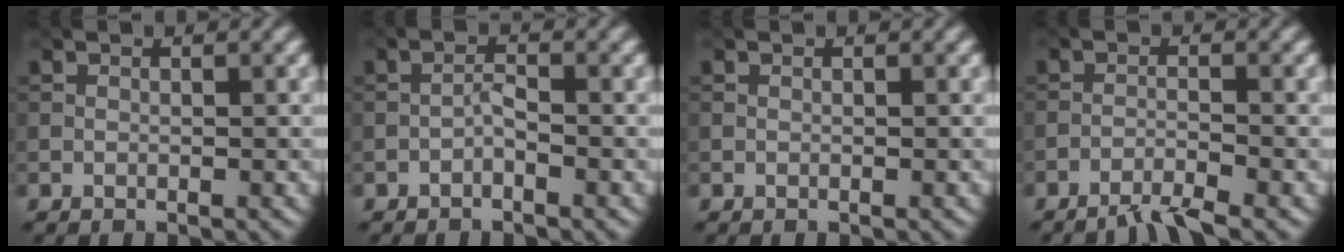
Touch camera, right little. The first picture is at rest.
{"total": 1.1, "force": [-0.7, 0.2, 0.7], "torque": [-0.016, 0.006, -0.015]}
{"total": 0.0}
{"total": 2.9, "force": [-2.3, 0.2, 1.7], "torque": [-0.028, 0.002, -0.052]}